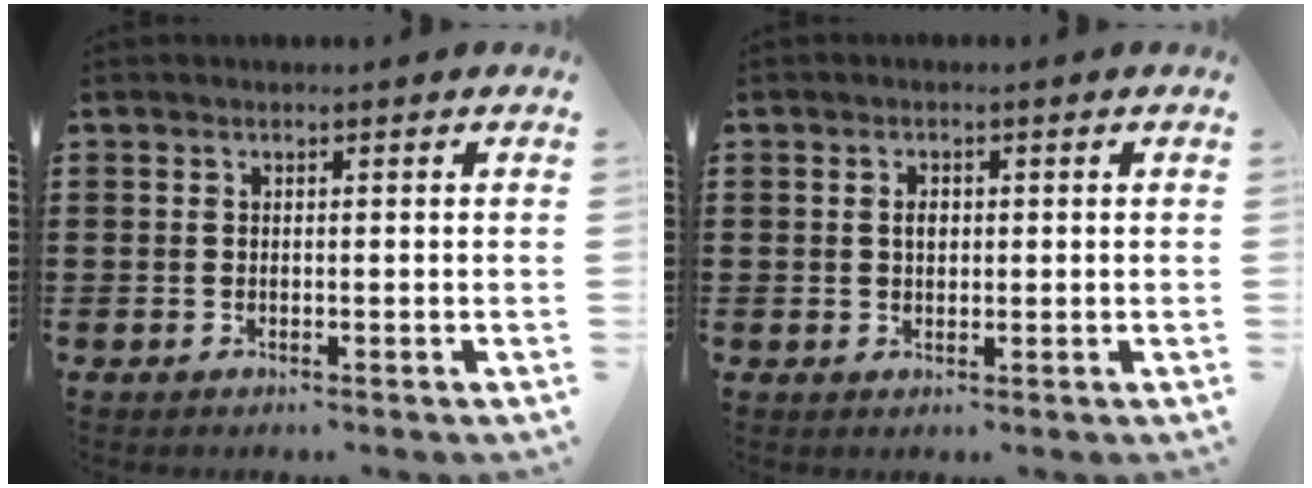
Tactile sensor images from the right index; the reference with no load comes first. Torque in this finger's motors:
{"motor_torque": [1.08, 1.06, 0.23, 0.05]}